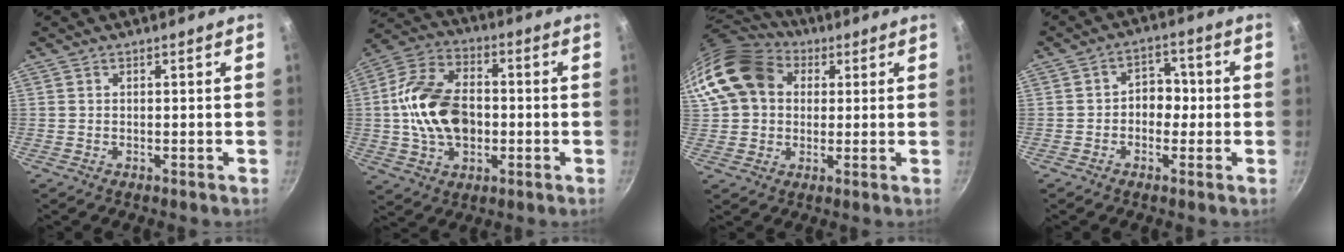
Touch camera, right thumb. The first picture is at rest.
{"total": 16.7, "force": [-0.8, 11.1, 12.4], "torque": [-0.209, 0.028, -0.023]}
{"total": 16.3, "force": [4.4, 13.0, 8.9], "torque": [-0.155, 0.027, 0.068]}
{"total": 5.3, "force": [-0.6, 4.2, 3.2], "torque": [0.000, 0.014, -0.017]}